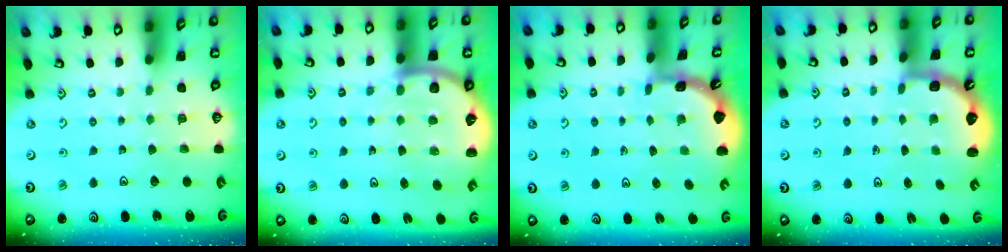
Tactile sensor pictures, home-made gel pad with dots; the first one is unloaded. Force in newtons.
{"total": 8.0, "press": 7.8, "slide": 1.5}
{"total": 1.7, "press": 1.7, "slide": 0.1}
{"total": 2.6, "press": 2.2, "slide": 1.3}